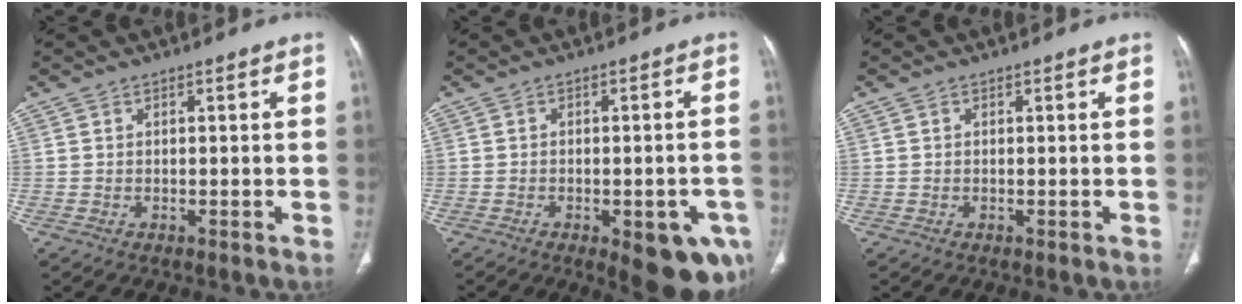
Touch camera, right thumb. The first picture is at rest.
{"total": 12.4, "force": [-5.5, 5.1, 9.8], "torque": [-0.092, 0.014, -0.057]}
{"total": 0.0}